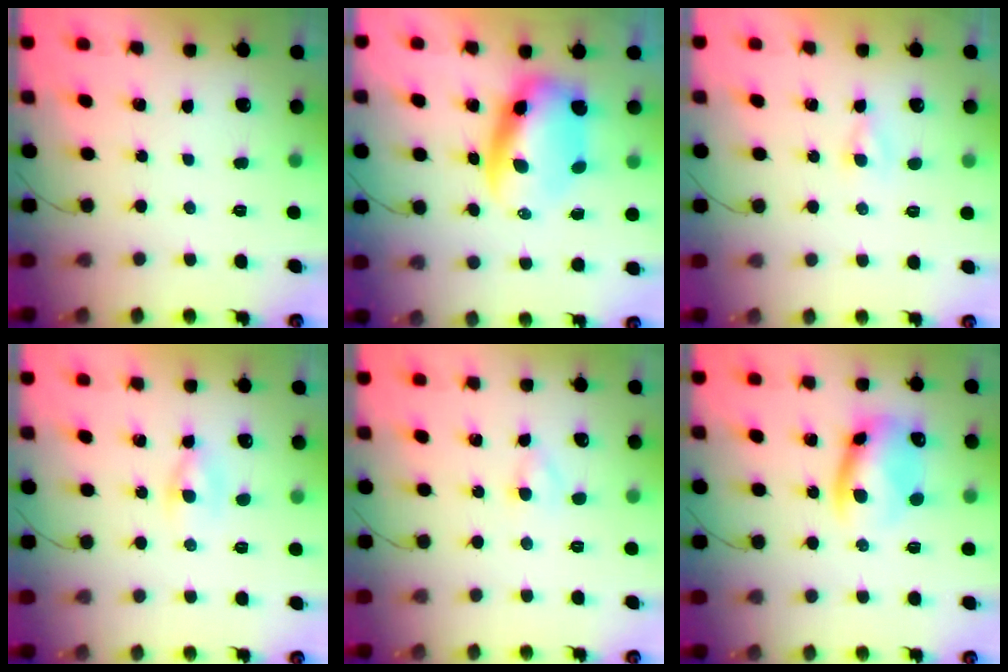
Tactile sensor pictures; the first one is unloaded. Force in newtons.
{"total": 9.1, "press": 8.8, "slide": 2.5}
{"total": 1.6, "press": 1.4, "slide": 0.8}
{"total": 4.1, "press": 3.8, "slide": 1.4}
{"total": 1.6, "press": 1.4, "slide": 0.8}
{"total": 9.1, "press": 9.0, "slide": 1.3}